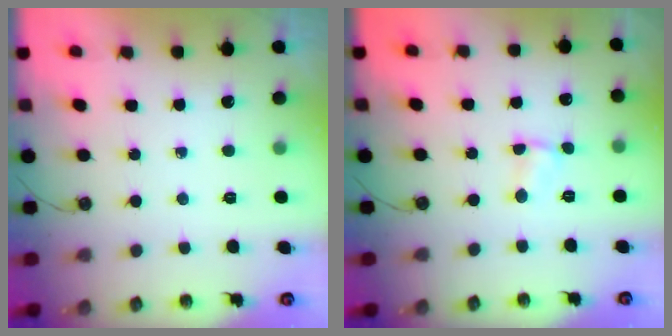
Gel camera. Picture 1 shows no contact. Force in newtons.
{"total": 1.5, "press": 1.5, "slide": 0.2}